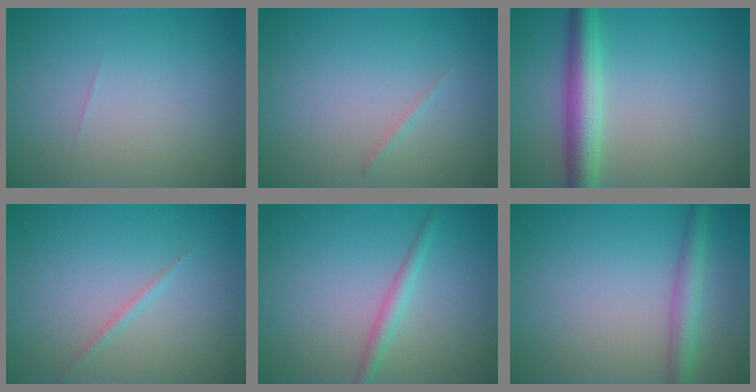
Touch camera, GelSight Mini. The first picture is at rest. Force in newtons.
{"total": 0.5, "press": 0.5, "slide": 0.0}
{"total": 4.4, "press": 4.4, "slide": 0.2}
{"total": 0.7, "press": 0.7, "slide": 0.0}
{"total": 1.7, "press": 1.7, "slide": 0.0}
{"total": 2.9, "press": 2.9, "slide": 0.1}